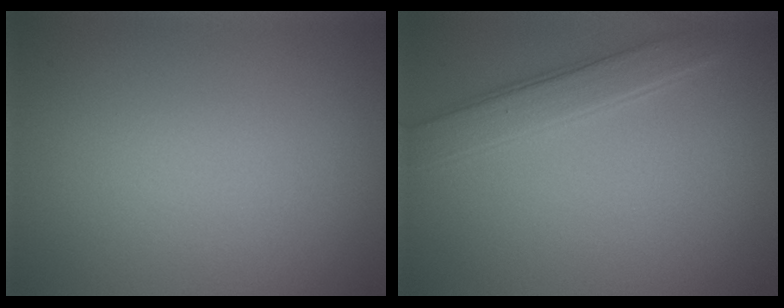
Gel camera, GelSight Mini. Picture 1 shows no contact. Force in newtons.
{"total": 3.0, "press": 3.0, "slide": 0.0}